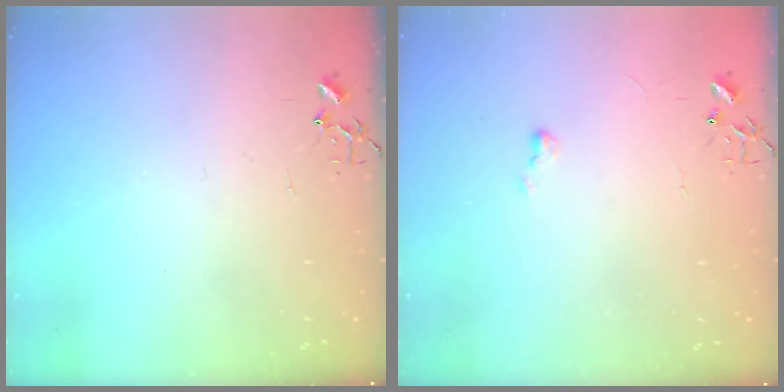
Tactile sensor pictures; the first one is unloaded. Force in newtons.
{"total": 3.9, "press": 3.8, "slide": 0.5}